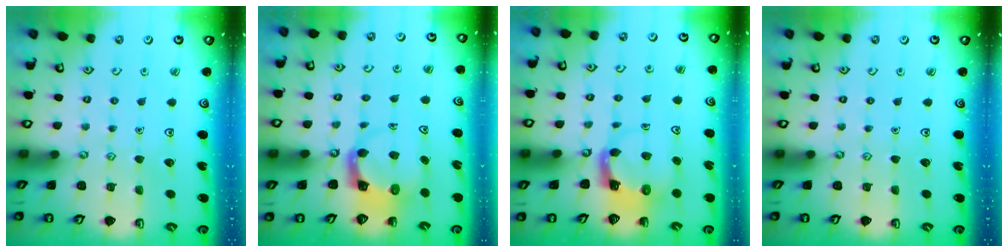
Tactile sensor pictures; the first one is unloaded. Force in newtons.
{"total": 3.9, "press": 3.8, "slide": 0.5}
{"total": 3.8, "press": 3.8, "slide": 0.7}
{"total": 0.0}